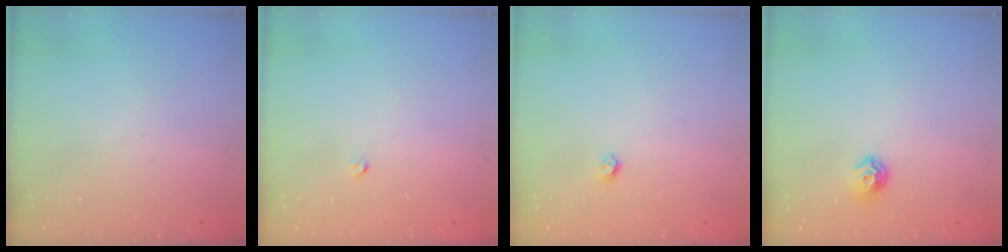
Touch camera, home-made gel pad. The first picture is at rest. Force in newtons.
{"total": 2.6, "press": 2.5, "slide": 0.4}
{"total": 3.3, "press": 3.3, "slide": 0.3}
{"total": 7.5, "press": 7.4, "slide": 1.0}